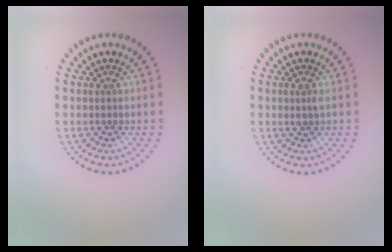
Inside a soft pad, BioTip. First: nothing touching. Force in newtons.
{"total": 0.8, "press": 0.7, "slide": 0.1}